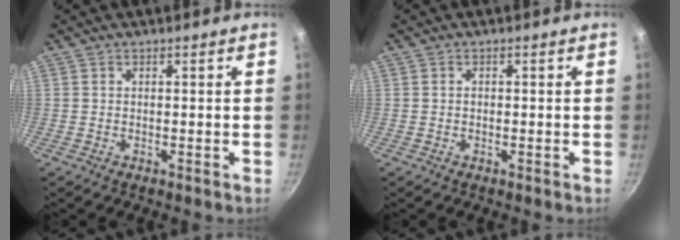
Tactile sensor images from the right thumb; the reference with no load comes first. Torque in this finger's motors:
{"motor_torque": [-0.26, -0.18, 0.25, -0.11, -0.03]}